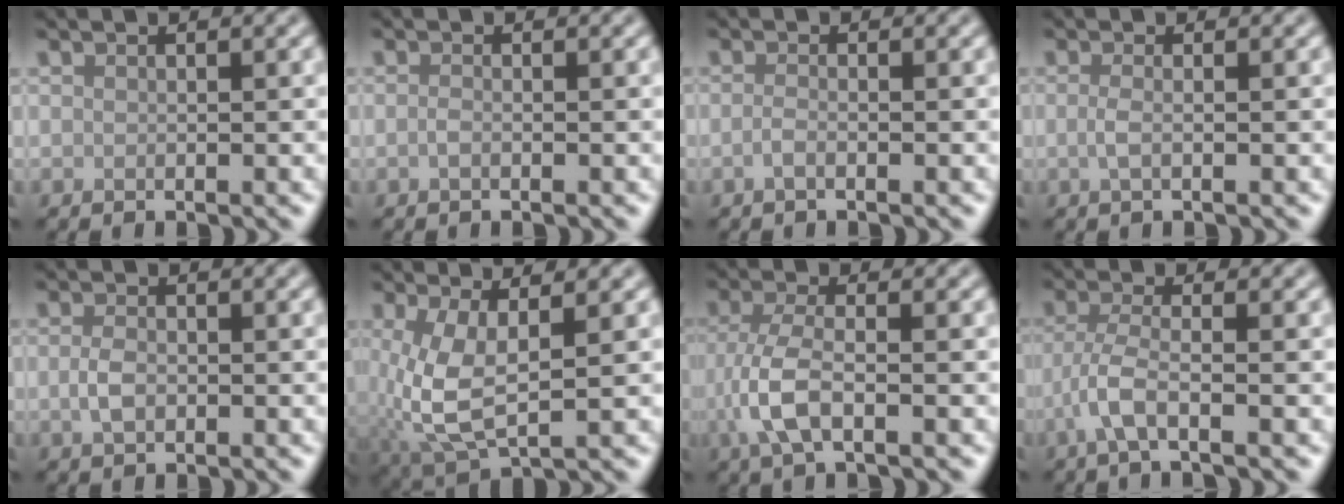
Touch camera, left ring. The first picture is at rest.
{"total": 0.7, "force": [-0.3, 0.2, 0.5], "torque": [-0.012, -0.001, -0.007]}
{"total": 1.1, "force": [-0.5, 0.4, 1.0], "torque": [-0.017, -0.001, -0.013]}
{"total": 1.4, "force": [-0.2, 0.5, 1.3], "torque": [-0.027, -0.003, -0.006]}
{"total": 1.8, "force": [-0.3, 1.1, 1.4], "torque": [-0.031, 0.000, -0.007]}
{"total": 5.5, "force": [0.0, 2.2, 5.0], "torque": [-0.122, -0.007, 0.003]}
{"total": 4.3, "force": [-1.1, 1.6, 3.8], "torque": [-0.090, -0.002, -0.028]}
{"total": 3.1, "force": [-1.5, 0.6, 2.7], "torque": [-0.058, 0.001, -0.041]}